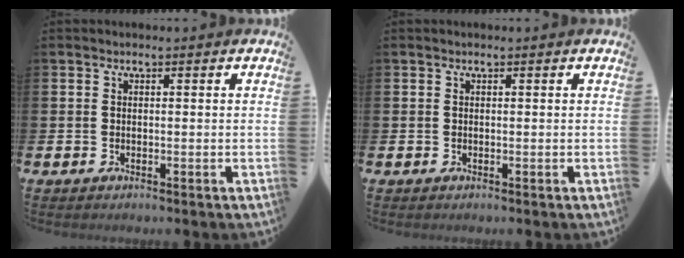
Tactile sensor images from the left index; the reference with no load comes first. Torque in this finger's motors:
{"motor_torque": [0.09, 0.05, -0.03, 0.00]}